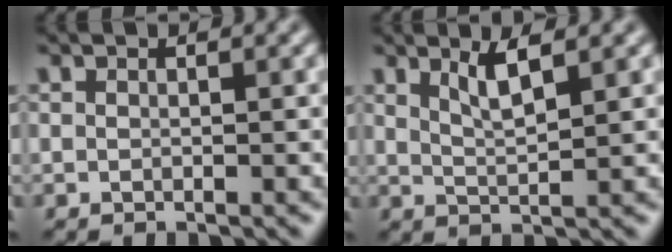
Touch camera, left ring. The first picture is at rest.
{"total": 2.6, "force": [1.5, 0.5, 2.0], "torque": [-0.033, -0.003, 0.030]}